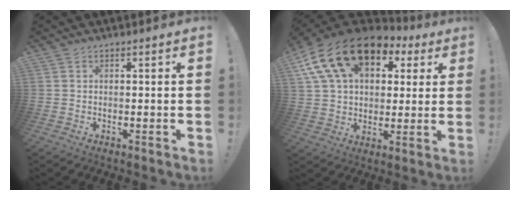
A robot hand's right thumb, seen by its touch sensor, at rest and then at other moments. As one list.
[{"total": 20.7, "force": [9.9, 13.0, 12.7], "torque": [-0.216, -0.038, 0.183]}]